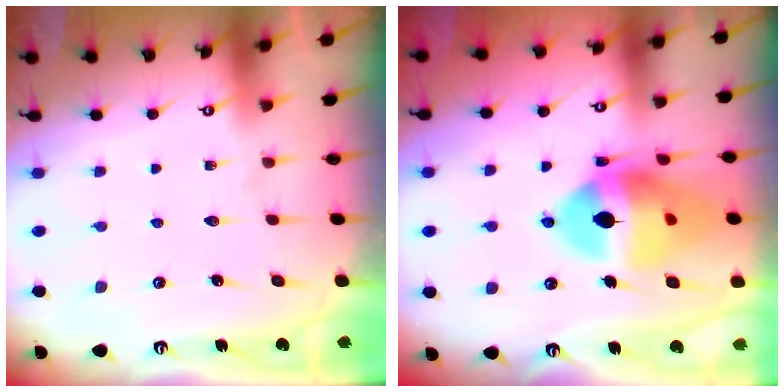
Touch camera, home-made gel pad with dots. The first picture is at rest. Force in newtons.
{"total": 18.3, "press": 18.2, "slide": 1.9}